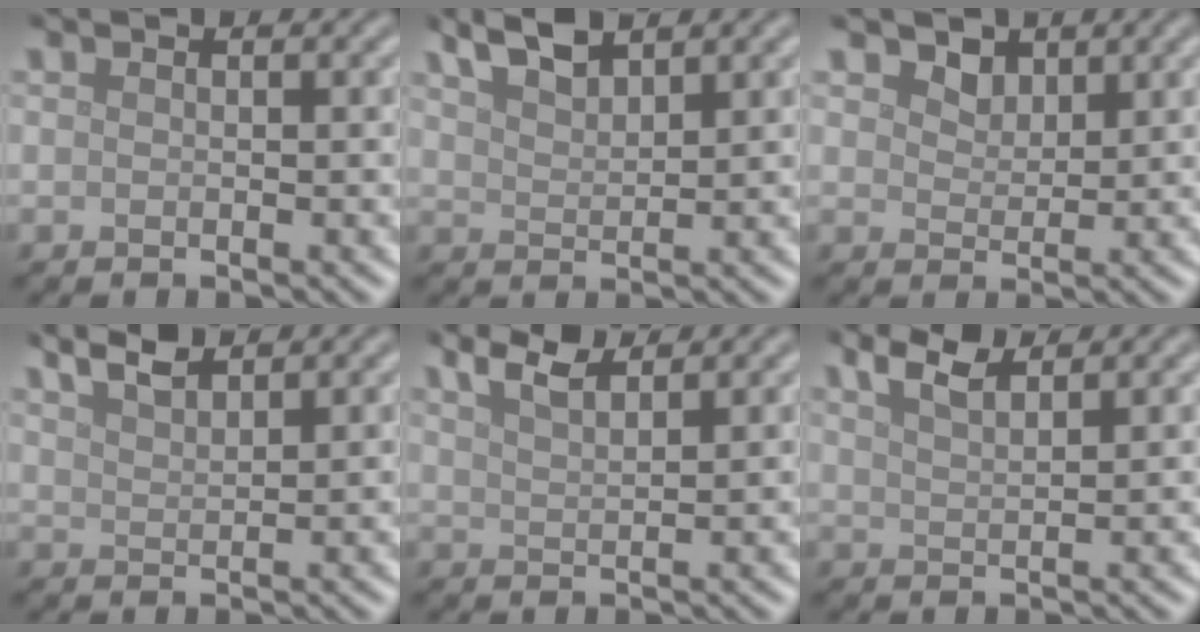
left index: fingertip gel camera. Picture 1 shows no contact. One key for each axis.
{"total": 3.4, "fx": 2.8, "fy": 0.8, "fz": 1.7, "tx": -0.039, "ty": 0.009, "tz": 0.055}
{"total": 1.8, "fx": 1.3, "fy": 1.1, "fz": 0.5, "tx": -0.018, "ty": -0.003, "tz": 0.018}
{"total": 2.9, "fx": 2.4, "fy": 0.6, "fz": 1.4, "tx": -0.021, "ty": 0.014, "tz": 0.039}
{"total": 3.5, "fx": 2.7, "fy": 1.0, "fz": 2.0, "tx": -0.026, "ty": 0.018, "tz": 0.033}
{"total": 3.2, "fx": 2.5, "fy": 0.9, "fz": 1.8, "tx": -0.028, "ty": 0.015, "tz": 0.036}